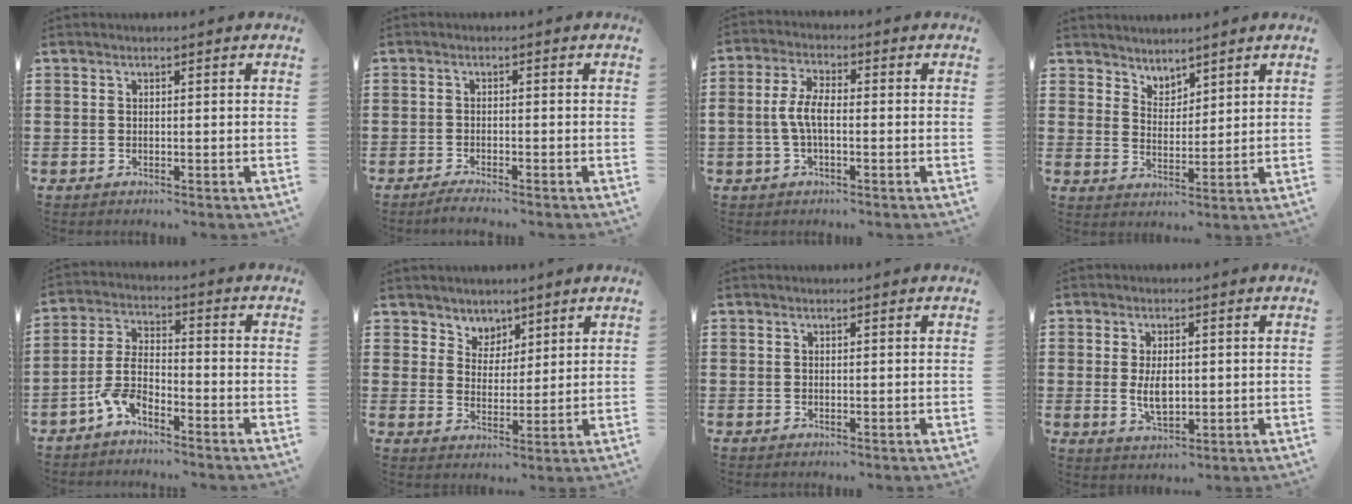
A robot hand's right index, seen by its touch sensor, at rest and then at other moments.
{"total": 1.6, "force": [-1.6, -0.2, 0.3], "torque": [-0.004, -0.001, -0.030]}
{"total": 5.0, "force": [-0.8, 2.2, 4.4], "torque": [-0.108, -0.003, -0.022]}
{"total": 3.3, "force": [3.1, 0.9, -0.6], "torque": [-0.001, -0.004, 0.059]}
{"total": 5.8, "force": [-4.1, 2.1, 3.5], "torque": [-0.088, 0.004, -0.085]}
{"total": 4.4, "force": [3.3, 2.9, -0.3], "torque": [-0.017, 0.001, 0.061]}
{"total": 0.0}
{"total": 4.9, "force": [0.0, 2.6, 4.2], "torque": [-0.087, -0.002, -0.005]}